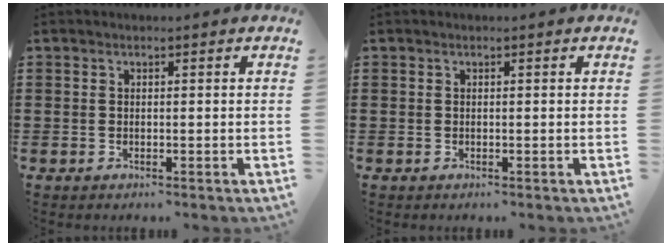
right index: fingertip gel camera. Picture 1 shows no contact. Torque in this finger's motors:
{"motor_torque": [0.15, -0.07, 0.00, 0.00]}